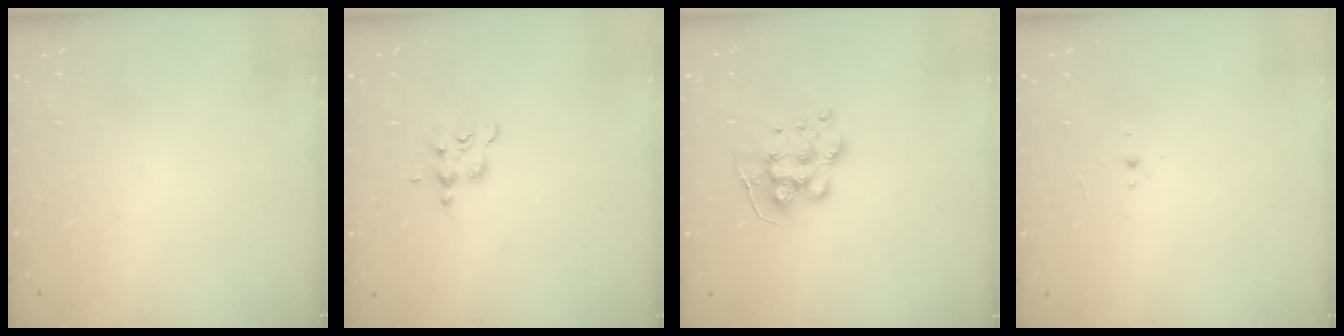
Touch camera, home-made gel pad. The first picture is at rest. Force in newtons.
{"total": 3.7, "press": 3.7, "slide": 0.5}
{"total": 8.5, "press": 8.5, "slide": 0.3}
{"total": 3.2, "press": 3.2, "slide": 0.4}